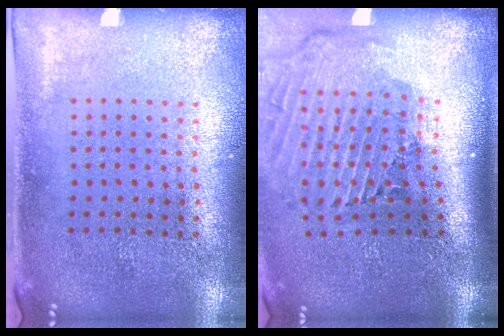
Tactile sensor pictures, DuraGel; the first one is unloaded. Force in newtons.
{"total": 2.9, "press": 2.0, "slide": 2.1}